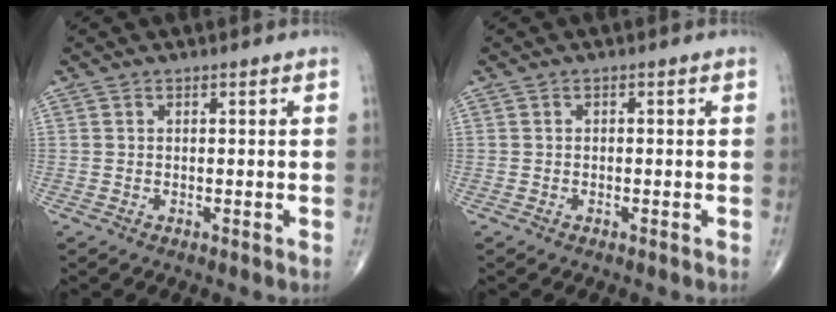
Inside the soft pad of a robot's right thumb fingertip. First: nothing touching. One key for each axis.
{"total": 0.0}